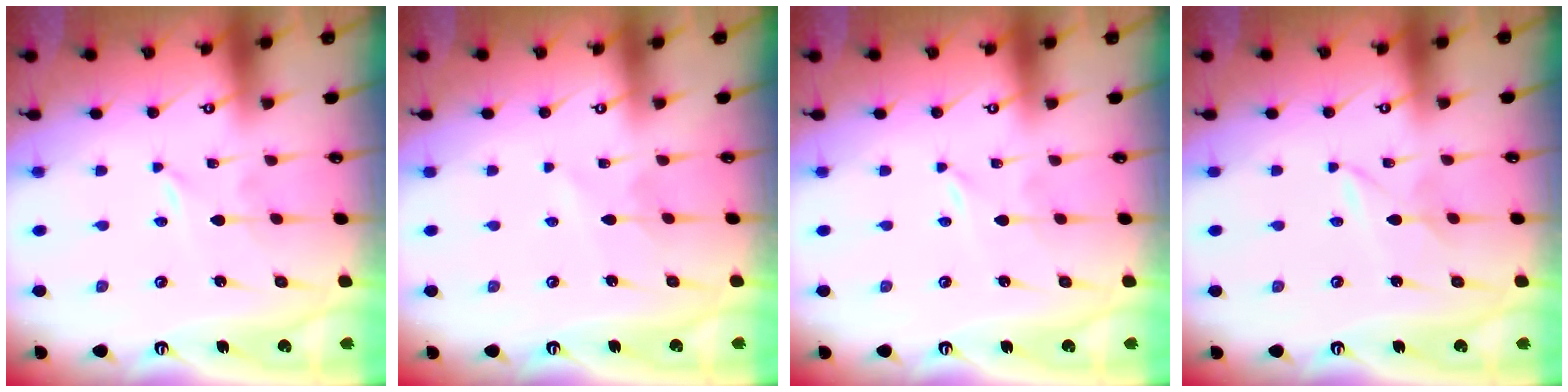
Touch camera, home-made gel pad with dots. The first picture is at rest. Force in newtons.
{"total": 2.7, "press": 2.7, "slide": 0.3}
{"total": 0.0}
{"total": 2.3, "press": 2.3, "slide": 0.3}